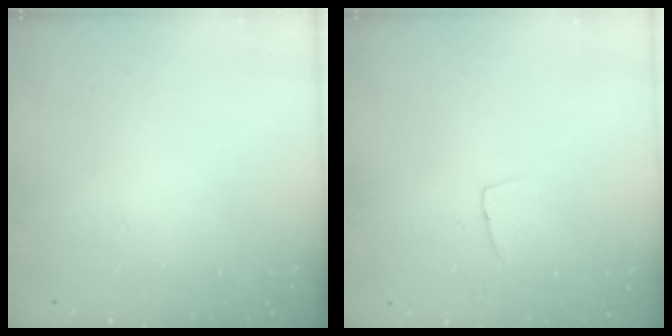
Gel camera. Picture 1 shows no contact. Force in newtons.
{"total": 4.5, "press": 4.4, "slide": 0.3}